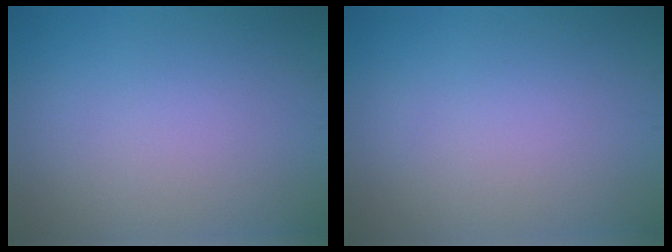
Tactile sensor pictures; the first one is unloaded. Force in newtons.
{"total": 0.0}